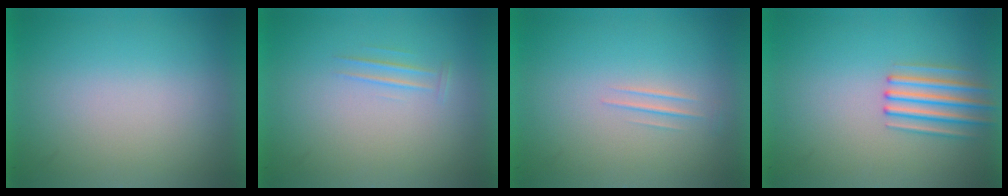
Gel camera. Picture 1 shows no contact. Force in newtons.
{"total": 1.1}
{"total": 1.0}
{"total": 2.7}